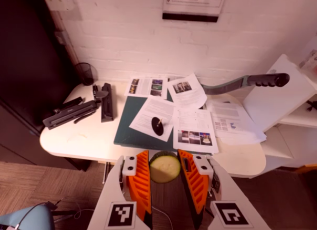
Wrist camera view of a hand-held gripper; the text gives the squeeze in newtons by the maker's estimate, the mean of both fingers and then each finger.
{"total": 10.0, "left": 10.6, "right": 9.3}